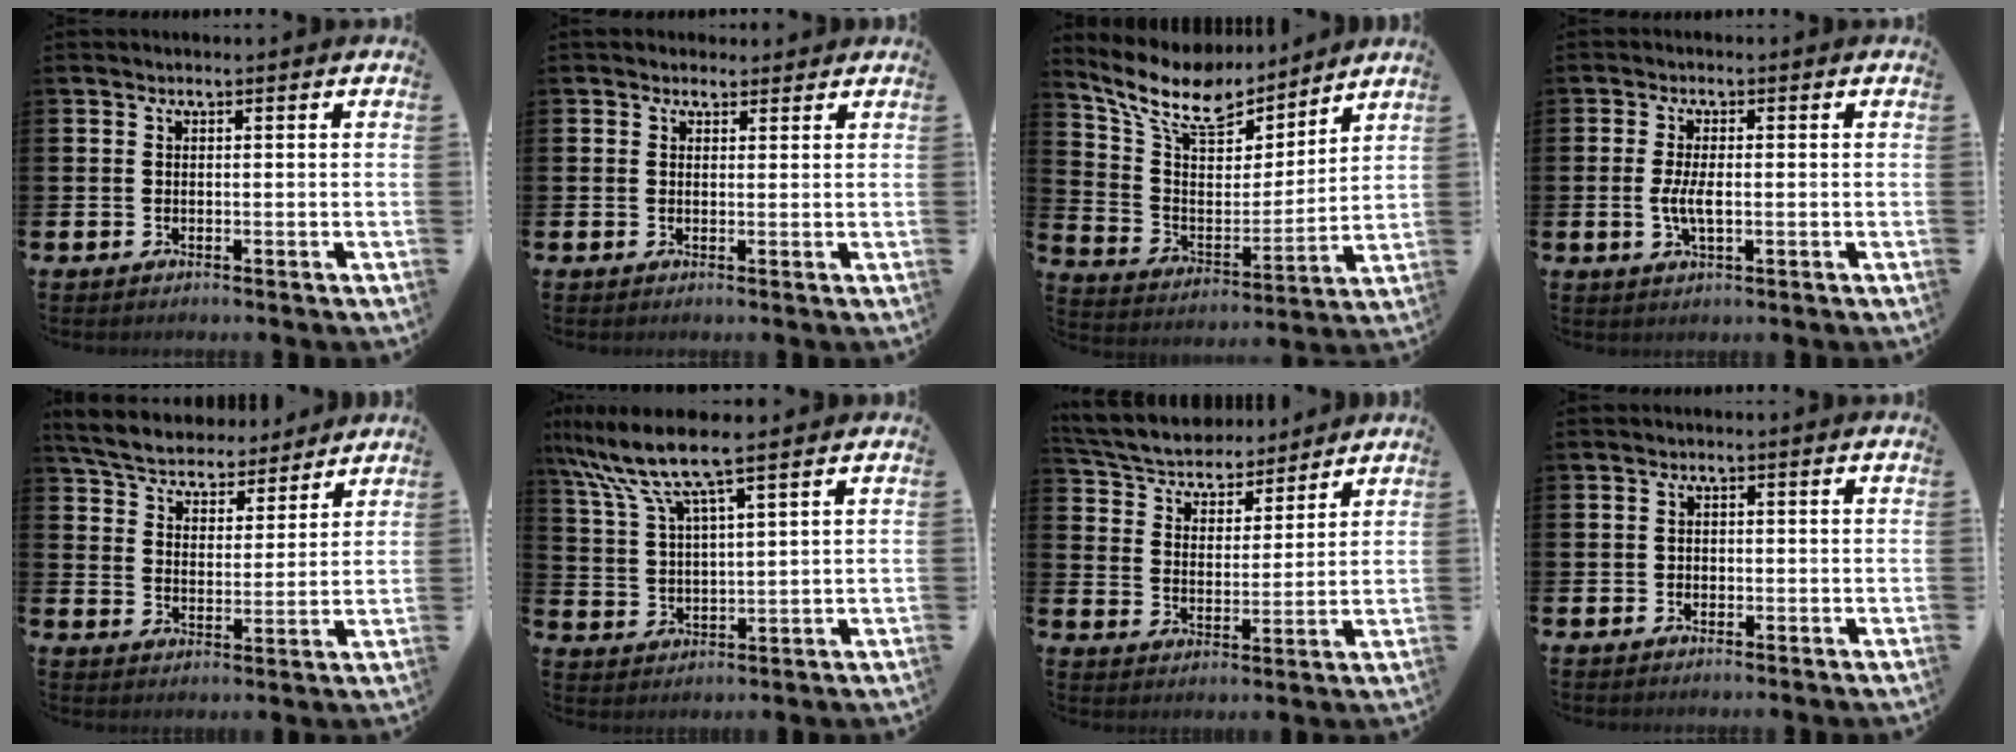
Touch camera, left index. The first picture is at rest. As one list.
[{"total": 1.5, "force": [1.3, 0.8, -0.2], "torque": [0.008, 0.001, 0.023]}, {"total": 11.6, "force": [10.0, 4.5, 3.9], "torque": [-0.122, -0.067, 0.176]}, {"total": 3.3, "force": [-0.4, 1.3, 3.0], "torque": [-0.062, -0.001, -0.012]}, {"total": 6.1, "force": [5.9, 1.5, 0.7], "torque": [-0.044, -0.041, 0.102]}, {"total": 8.5, "force": [7.1, 0.8, 4.6], "torque": [-0.113, -0.024, 0.127]}, {"total": 5.6, "force": [5.3, 1.8, 0.2], "torque": [-0.043, -0.043, 0.091]}, {"total": 0.9, "force": [-0.5, 0.7, 0.0], "torque": [-0.001, 0.005, -0.011]}]